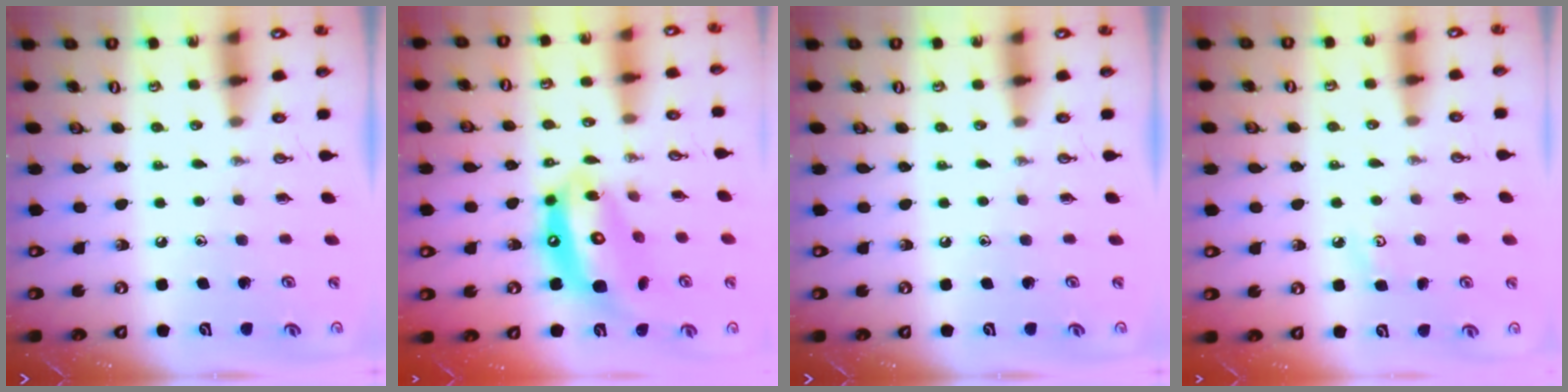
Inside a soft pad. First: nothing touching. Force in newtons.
{"total": 15.2, "press": 15.1, "slide": 1.4}
{"total": 0.0}
{"total": 3.2, "press": 3.1, "slide": 0.5}